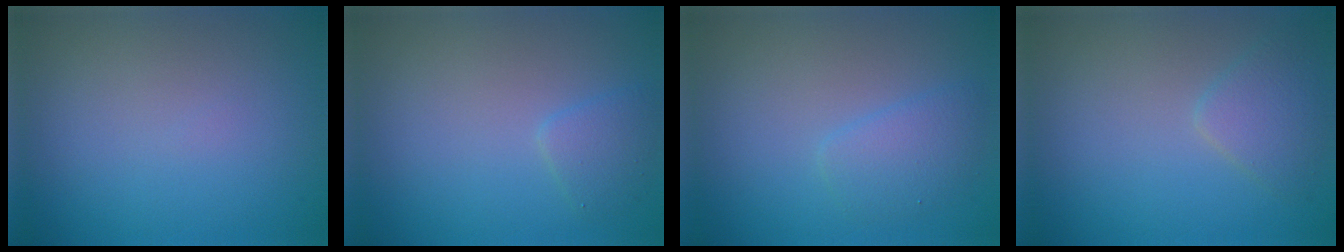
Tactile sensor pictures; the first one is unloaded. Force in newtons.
{"total": 1.6, "press": 1.6, "slide": 0.1}
{"total": 2.2, "press": 2.2, "slide": 0.1}
{"total": 2.3, "press": 2.2, "slide": 0.2}